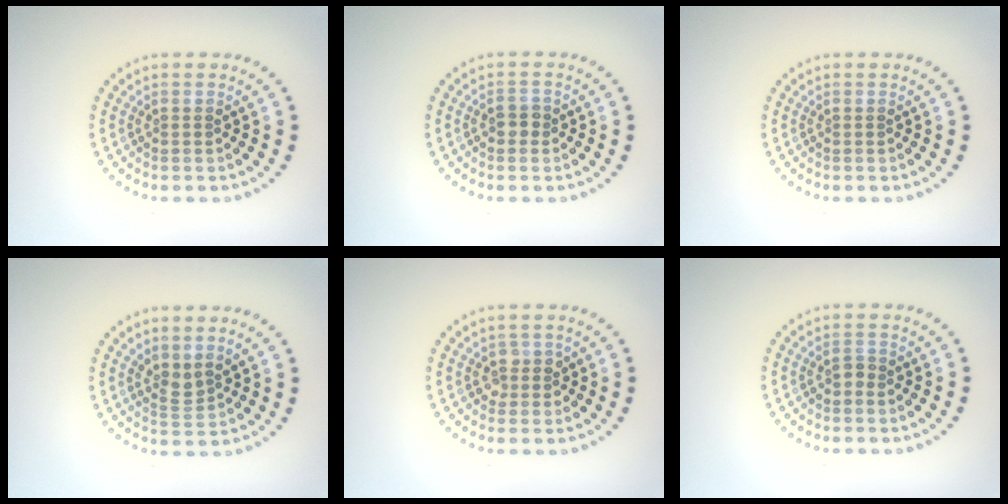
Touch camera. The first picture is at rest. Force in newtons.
{"total": 1.2, "press": 1.2, "slide": 0.3}
{"total": 0.0}
{"total": 1.9, "press": 1.4, "slide": 1.2}
{"total": 1.5, "press": 1.4, "slide": 0.7}
{"total": 0.8, "press": 0.8, "slide": 0.2}